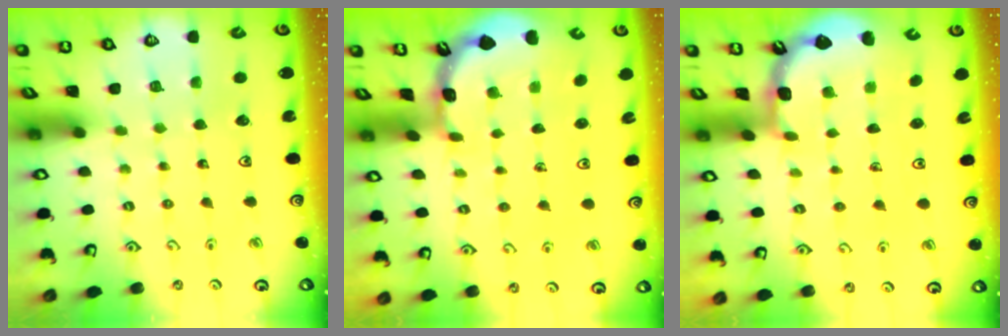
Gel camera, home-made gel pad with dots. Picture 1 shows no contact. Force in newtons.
{"total": 1.8, "press": 1.8, "slide": 0.1}
{"total": 2.0, "press": 2.0, "slide": 0.2}